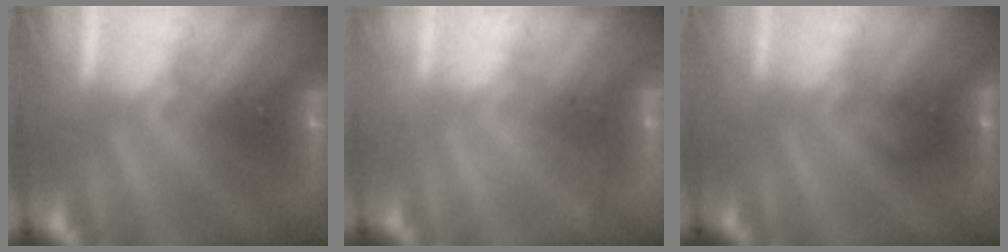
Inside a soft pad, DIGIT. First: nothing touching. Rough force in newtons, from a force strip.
{"total": 2.0}
{"total": 2.2}